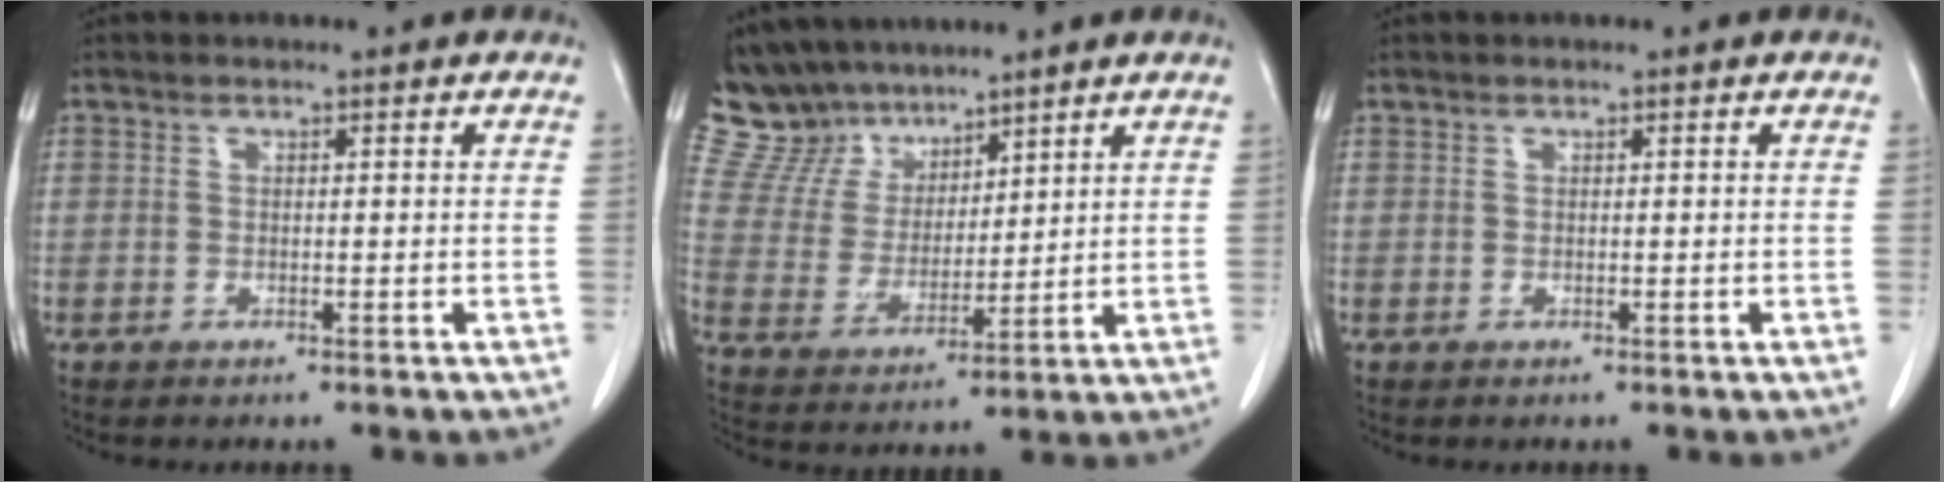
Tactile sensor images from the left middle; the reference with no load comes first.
{"total": 11.0, "force": [9.5, 5.3, 1.5], "torque": [-0.039, 0.020, 0.192]}
{"total": 0.0}